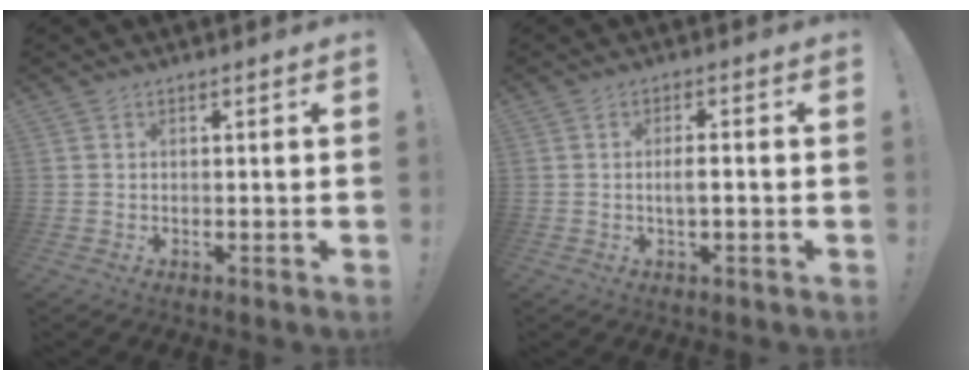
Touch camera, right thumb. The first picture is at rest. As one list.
[{"total": 3.2, "force": [-0.8, 0.6, 3.0], "torque": [-0.062, 0.007, -0.015]}]